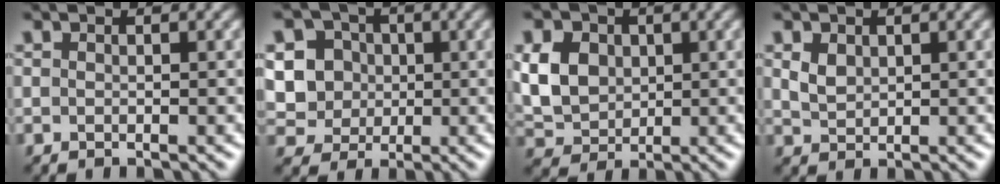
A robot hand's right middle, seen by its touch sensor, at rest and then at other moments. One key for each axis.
{"total": 8.2, "fx": 1.3, "fy": 7.5, "fz": 3.1, "tx": -0.076, "ty": 0.024, "tz": 0.020}
{"total": 6.3, "fx": 1.2, "fy": 5.0, "fz": 3.7, "tx": -0.094, "ty": 0.015, "tz": 0.017}
{"total": 1.7, "fx": 0.8, "fy": 1.2, "fz": 0.9, "tx": -0.022, "ty": 0.000, "tz": 0.020}